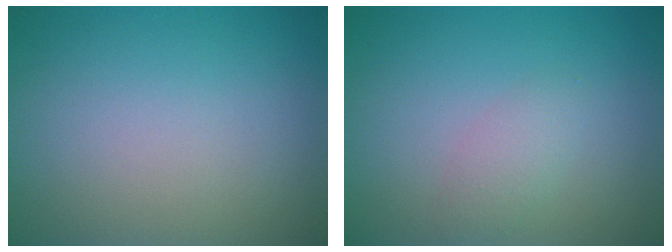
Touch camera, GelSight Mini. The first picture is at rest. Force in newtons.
{"total": 1.6, "press": 1.6, "slide": 0.0}